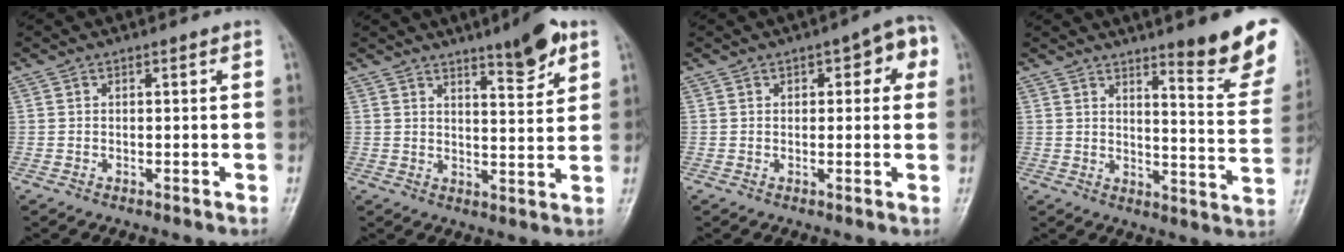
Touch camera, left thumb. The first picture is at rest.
{"total": 7.9, "force": [5.0, 1.9, 5.8], "torque": [-0.072, -0.032, 0.072]}
{"total": 6.7, "force": [2.2, 3.3, 5.4], "torque": [-0.034, 0.011, 0.017]}
{"total": 13.7, "force": [9.7, 2.2, 9.5], "torque": [-0.089, -0.071, 0.126]}